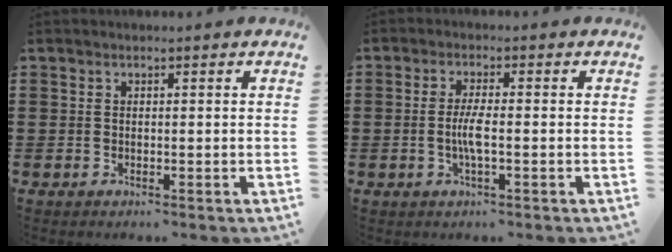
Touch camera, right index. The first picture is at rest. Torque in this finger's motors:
{"motor_torque": [2.14, 0.00, 0.31, 0.09]}